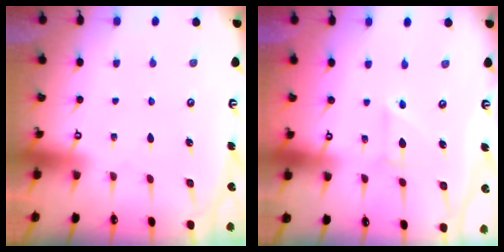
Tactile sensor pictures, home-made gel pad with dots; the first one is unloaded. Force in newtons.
{"total": 4.9, "press": 4.8, "slide": 1.1}